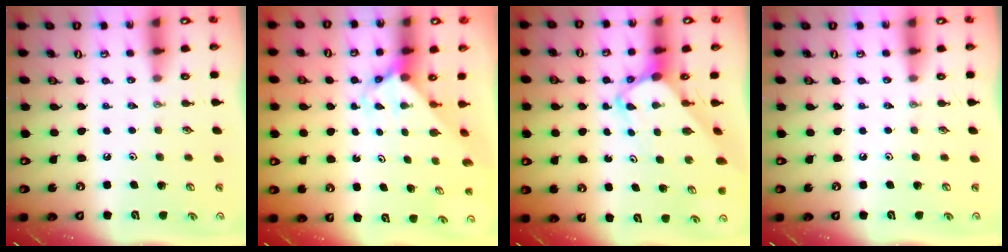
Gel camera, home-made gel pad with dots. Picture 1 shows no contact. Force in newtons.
{"total": 3.6, "press": 3.5, "slide": 0.4}
{"total": 4.1, "press": 4.1, "slide": 0.3}
{"total": 0.0}